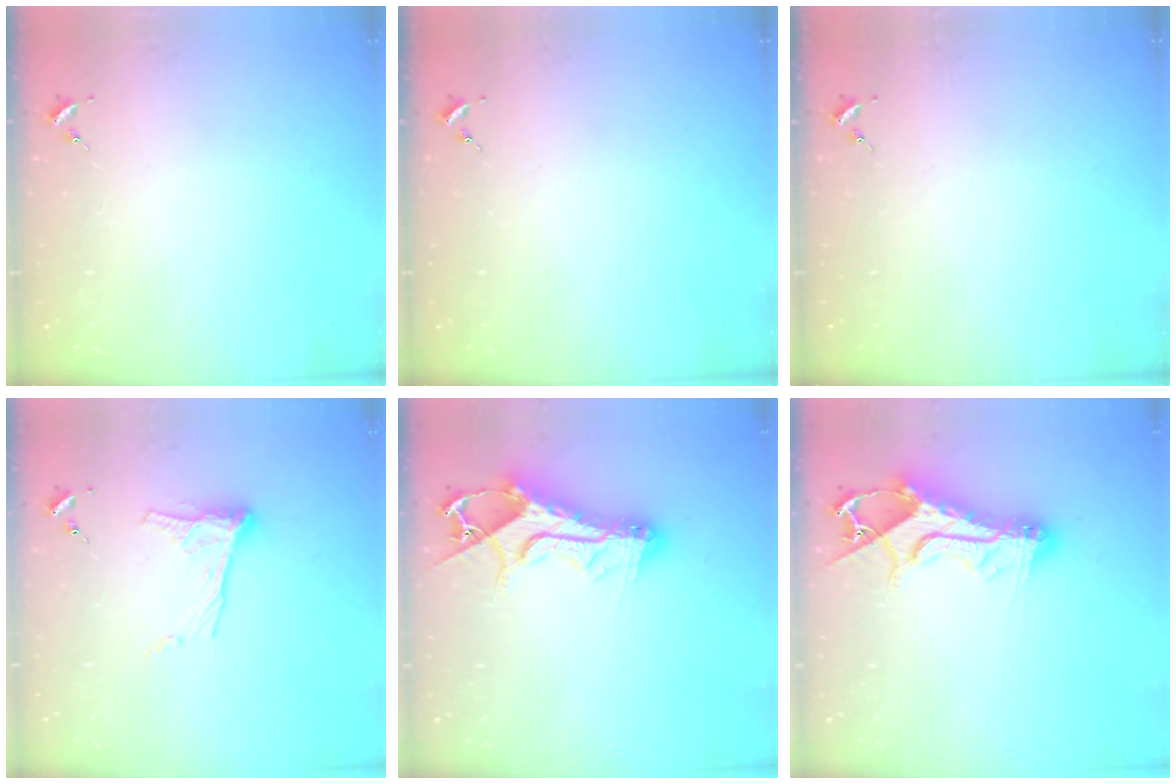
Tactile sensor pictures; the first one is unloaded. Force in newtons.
{"total": 0.0}
{"total": 0.0}
{"total": 10.6, "press": 10.6, "slide": 0.6}
{"total": 14.9, "press": 14.8, "slide": 1.5}
{"total": 14.9, "press": 14.8, "slide": 1.5}